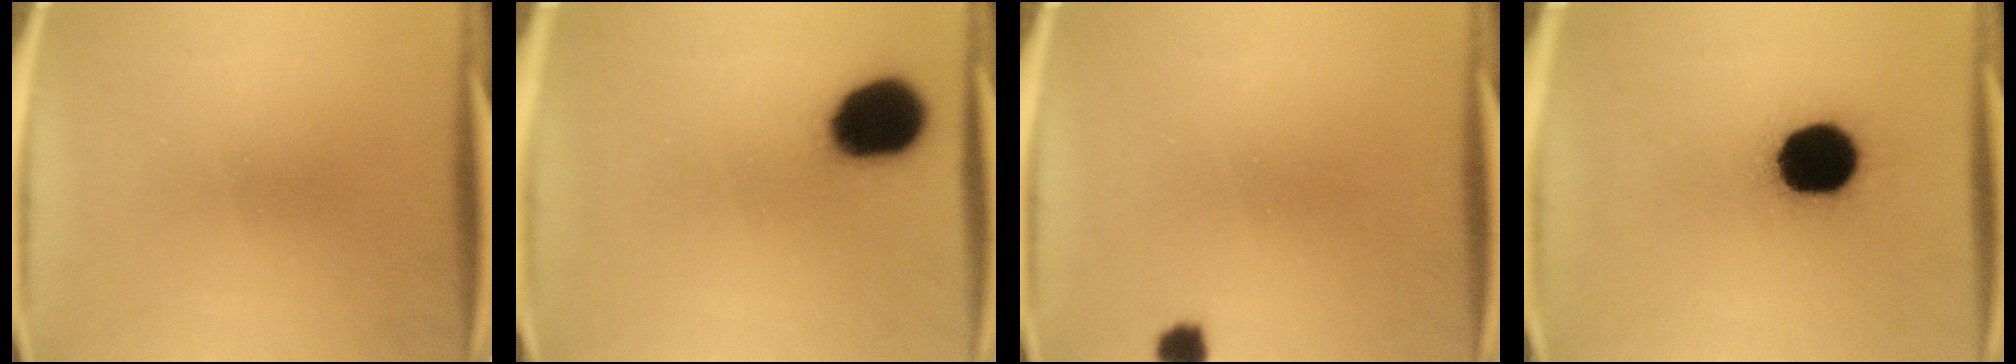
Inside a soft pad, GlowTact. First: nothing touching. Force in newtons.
{"total": 13.8}
{"total": 2.2}
{"total": 18.6}